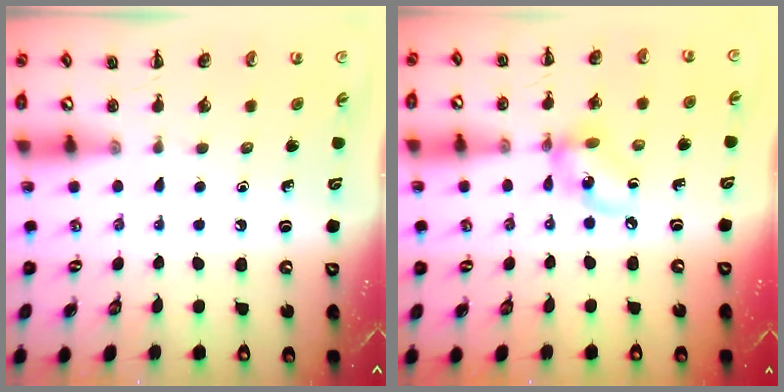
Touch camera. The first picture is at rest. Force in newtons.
{"total": 9.1, "press": 9.0, "slide": 1.8}